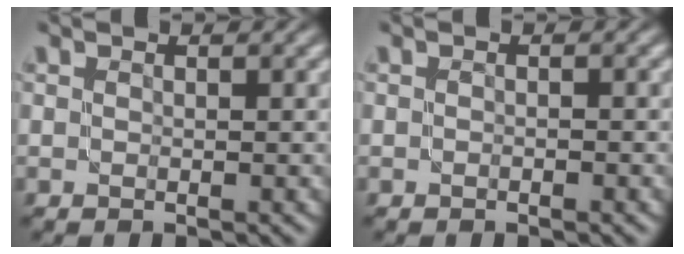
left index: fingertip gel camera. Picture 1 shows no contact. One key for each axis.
{"total": 0.5, "fx": -0.4, "fy": 0.1, "fz": 0.4, "tx": -0.005, "ty": 0.001, "tz": -0.007}